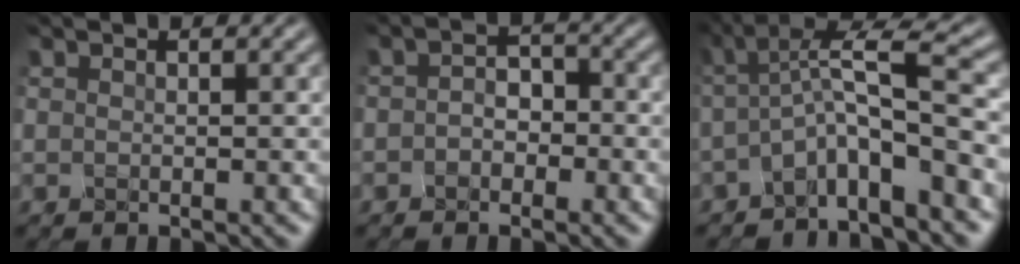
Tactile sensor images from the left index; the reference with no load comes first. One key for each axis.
{"total": 2.3, "fx": -1.1, "fy": 1.7, "fz": 1.1, "tx": -0.018, "ty": 0.003, "tz": -0.029}
{"total": 5.5, "fx": -1.8, "fy": 1.0, "fz": 5.1, "tx": -0.083, "ty": 0.011, "tz": -0.049}